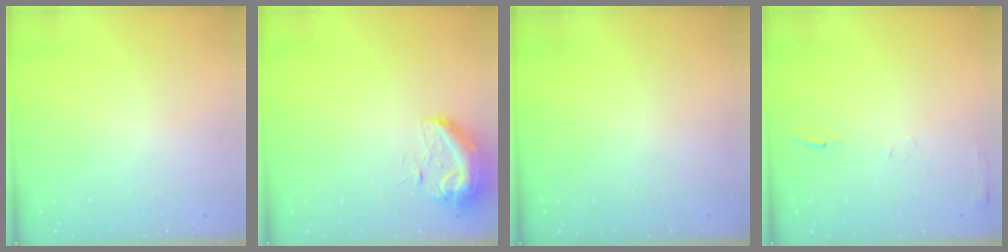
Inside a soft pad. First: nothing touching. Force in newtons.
{"total": 10.2, "press": 10.2, "slide": 0.3}
{"total": 1.0, "press": 0.0, "slide": 1.0}
{"total": 6.0, "press": 6.0, "slide": 0.6}